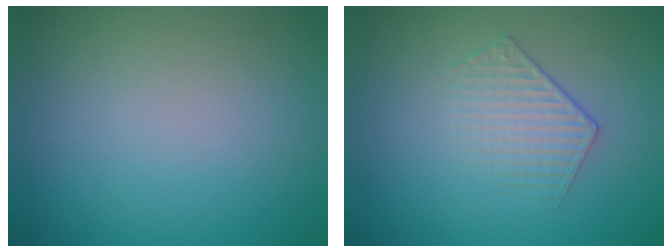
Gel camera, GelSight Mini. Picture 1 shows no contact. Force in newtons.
{"total": 1.7, "press": 1.2, "slide": 1.3}